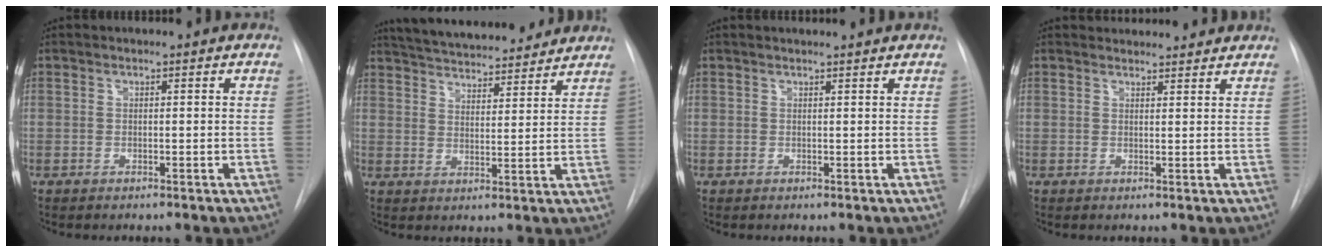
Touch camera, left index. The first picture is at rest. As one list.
[{"total": 18.2, "force": [16.6, 3.6, 6.5], "torque": [-0.109, 0.021, 0.238]}, {"total": 3.0, "force": [2.9, -0.2, 0.7], "torque": [-0.010, 0.011, 0.033]}, {"total": 6.3, "force": [6.1, 1.4, 0.8], "torque": [-0.003, 0.021, 0.066]}]